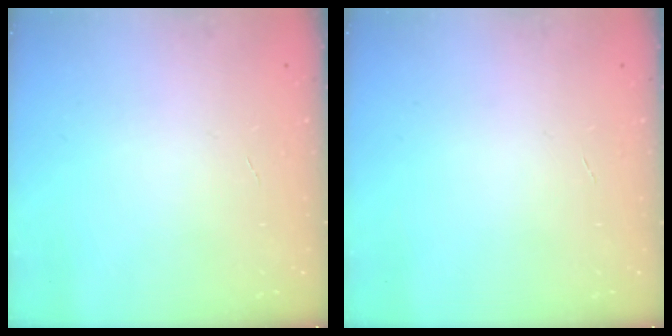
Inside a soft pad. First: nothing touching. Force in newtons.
{"total": 0.0}